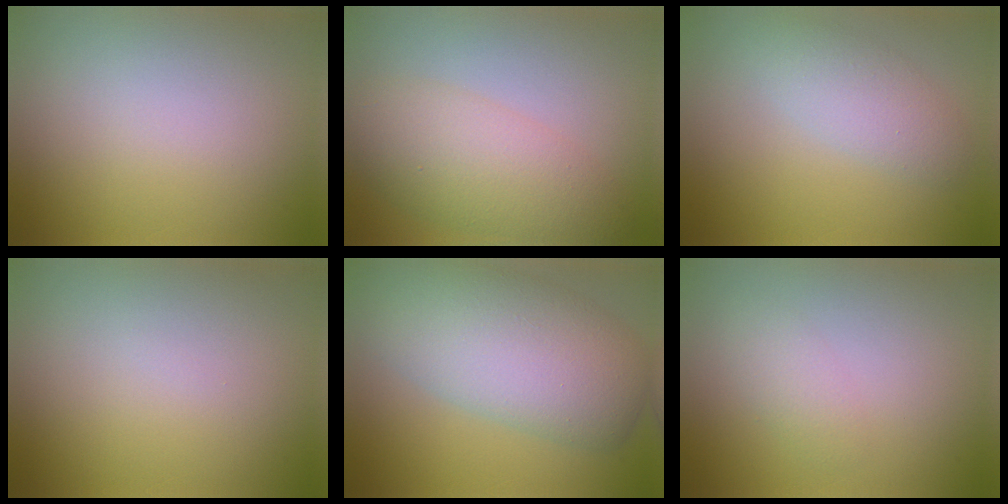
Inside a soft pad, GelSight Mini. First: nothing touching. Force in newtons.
{"total": 5.6, "press": 5.6, "slide": 0.1}
{"total": 3.0, "press": 3.0, "slide": 0.1}
{"total": 0.0}
{"total": 9.6, "press": 9.6, "slide": 0.5}
{"total": 1.6, "press": 1.6, "slide": 0.1}